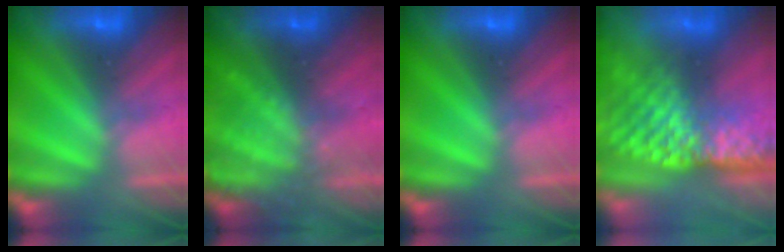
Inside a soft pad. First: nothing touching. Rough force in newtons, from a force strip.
{"total": 8.5}
{"total": 0.0}
{"total": 6.6}